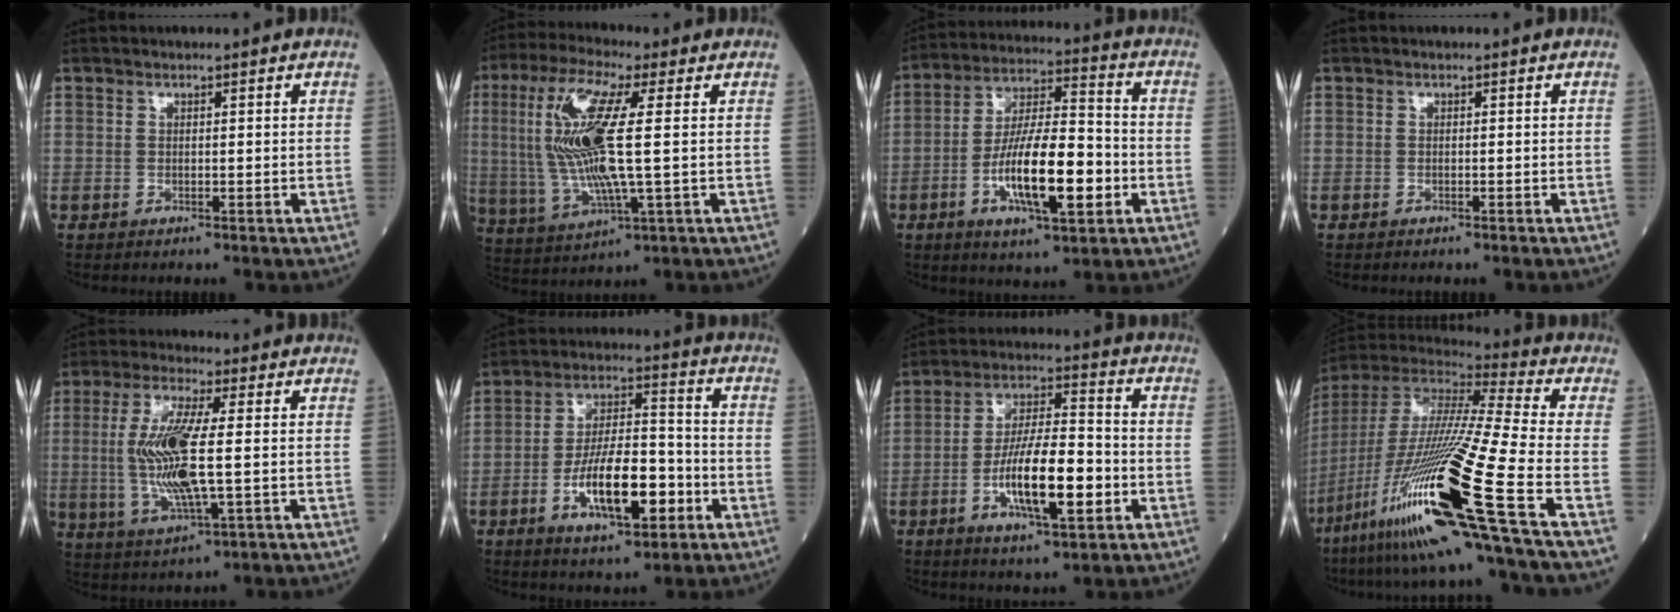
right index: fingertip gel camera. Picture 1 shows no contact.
{"total": 14.9, "force": [1.9, 1.7, 14.7], "torque": [-0.326, 0.006, 0.033]}
{"total": 15.0, "force": [-4.2, 3.6, 13.9], "torque": [-0.253, 0.000, -0.073]}
{"total": 0.6, "force": [-0.5, 0.1, 0.2], "torque": [-0.007, -0.001, -0.010]}
{"total": 11.5, "force": [0.0, 2.1, 11.3], "torque": [-0.245, -0.003, 0.001]}
{"total": 13.1, "force": [-4.5, 4.2, 11.5], "torque": [-0.207, 0.007, -0.075]}
{"total": 13.4, "force": [-3.8, 3.2, 12.5], "torque": [-0.227, 0.000, -0.064]}
{"total": 30.0, "force": [-13.0, 0.0, 27.1], "torque": [-0.536, -0.067, -0.245]}